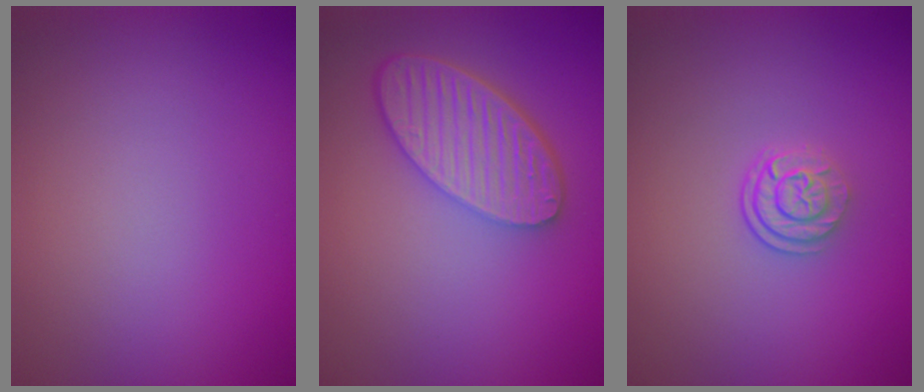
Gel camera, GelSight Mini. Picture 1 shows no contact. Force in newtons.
{"total": 5.7, "press": 4.4, "slide": 3.6}
{"total": 2.4, "press": 1.8, "slide": 1.7}